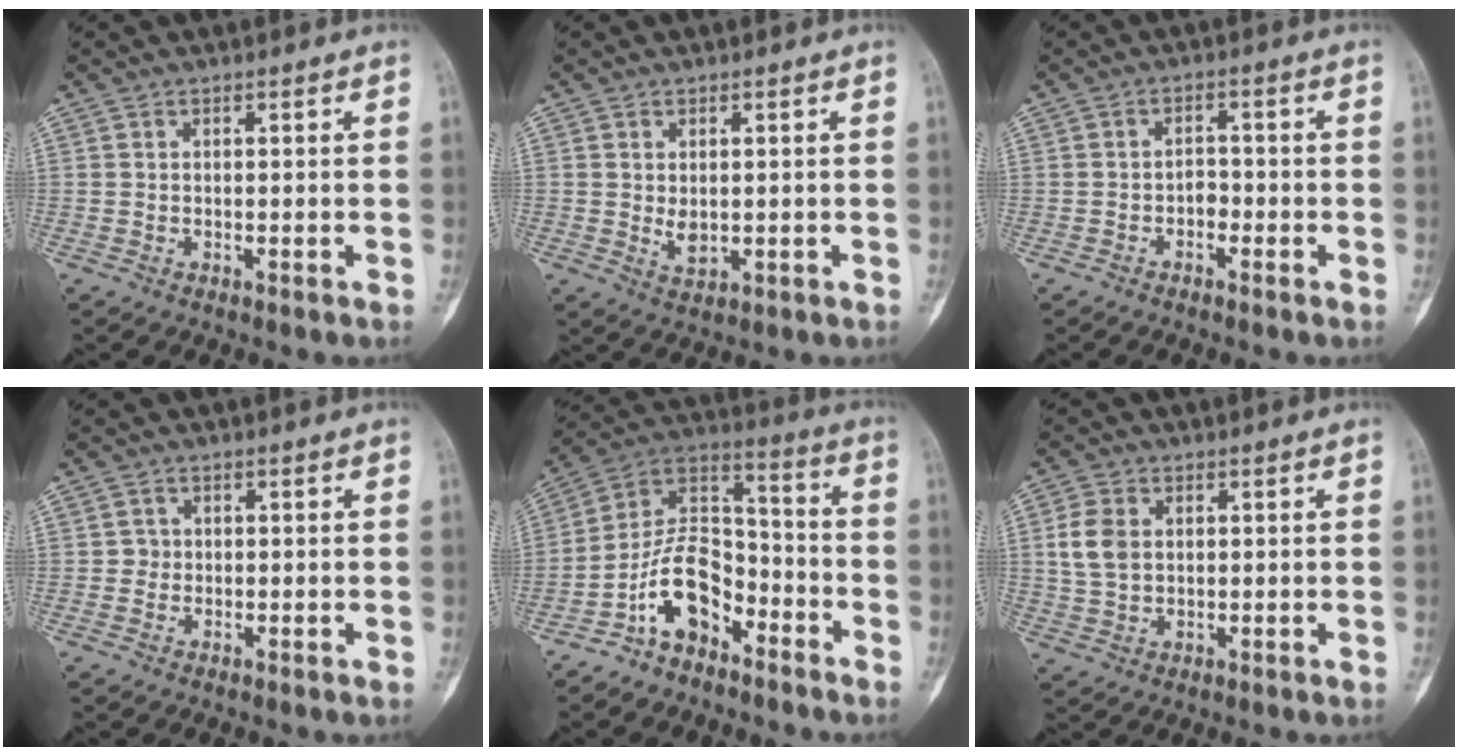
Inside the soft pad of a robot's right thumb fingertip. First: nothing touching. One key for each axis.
{"total": 3.1, "fx": 0.1, "fy": 2.0, "fz": 2.3, "tx": -0.028, "ty": -0.007, "tz": 0.009}
{"total": 2.4, "fx": -1.1, "fy": 1.6, "fz": 1.3, "tx": -0.006, "ty": 0.013, "tz": -0.024}
{"total": 1.5, "fx": -0.1, "fy": 1.4, "fz": 0.2, "tx": 0.007, "ty": 0.006, "tz": -0.005}
{"total": 13.0, "fx": -7.3, "fy": 7.7, "fz": 7.5, "tx": -0.118, "ty": 0.086, "tz": -0.145}
{"total": 6.4, "fx": 1.1, "fy": 4.7, "fz": 4.2, "tx": -0.079, "ty": 0.002, "tz": 0.021}